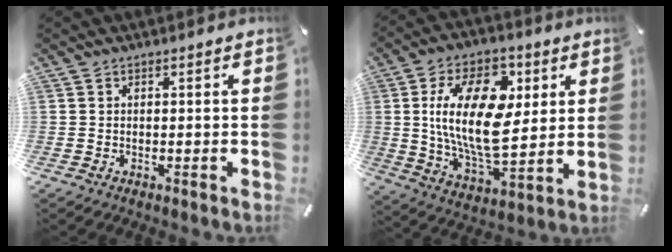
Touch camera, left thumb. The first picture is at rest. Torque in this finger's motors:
{"motor_torque": [1.03, 1.12, 2.23, -0.54, 0.63]}